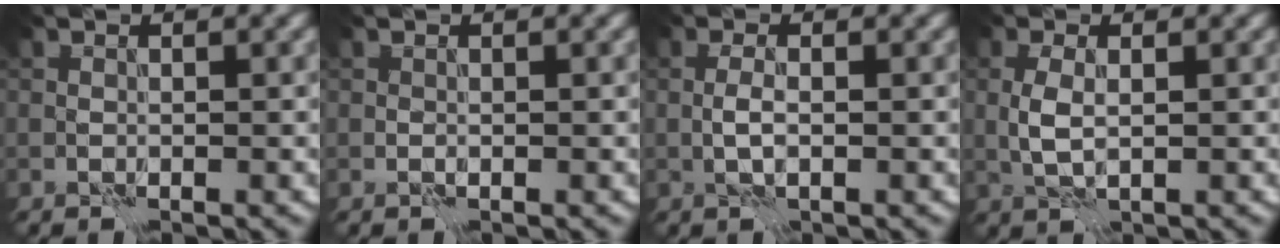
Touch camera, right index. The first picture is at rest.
{"total": 0.0}
{"total": 1.1, "force": [-0.1, 0.2, 1.1], "torque": [-0.023, 0.000, -0.005]}
{"total": 2.0, "force": [0.2, 0.9, 1.8], "torque": [-0.045, -0.002, 0.006]}